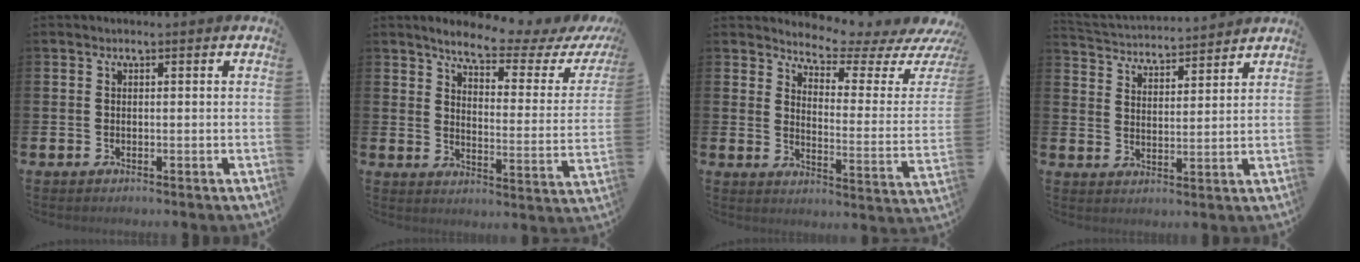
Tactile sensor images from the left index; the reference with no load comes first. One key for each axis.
{"total": 6.4, "fx": 5.5, "fy": 1.2, "fz": 3.0, "tx": -0.069, "ty": -0.039, "tz": 0.086}
{"total": 5.5, "fx": 5.4, "fy": 0.6, "fz": 1.0, "tx": -0.028, "ty": -0.057, "tz": 0.085}
{"total": 3.9, "fx": 3.8, "fy": 0.3, "fz": -0.4, "tx": -0.014, "ty": -0.035, "tz": 0.065}